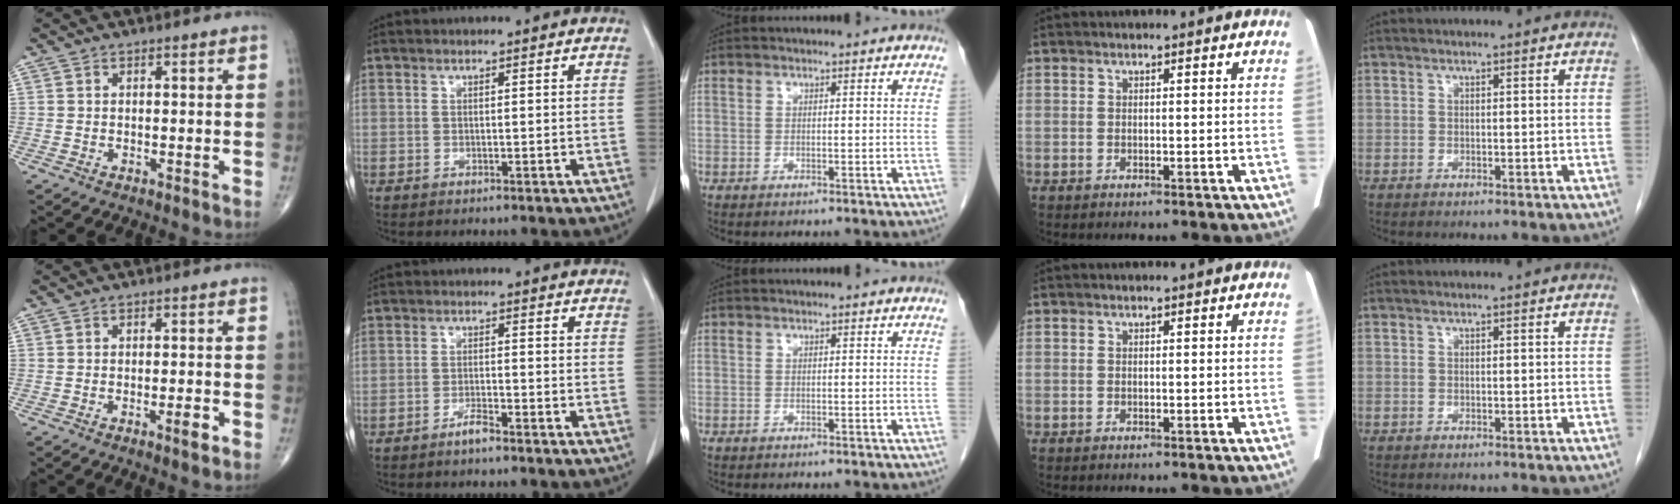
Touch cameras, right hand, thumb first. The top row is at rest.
{"thumb": {"total": 2.3, "force": [-1.0, 0.4, 2.0], "torque": [-0.033, -0.003, -0.018]}, "index": {"total": 2.2, "force": [-1.8, 0.1, 1.2], "torque": [-0.027, -0.001, -0.031]}}